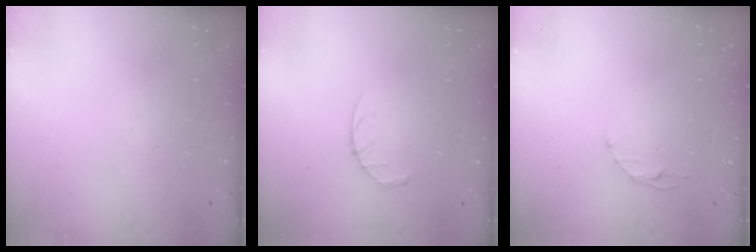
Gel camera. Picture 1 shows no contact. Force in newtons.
{"total": 3.4, "press": 3.4, "slide": 0.5}
{"total": 3.2, "press": 3.2, "slide": 0.4}